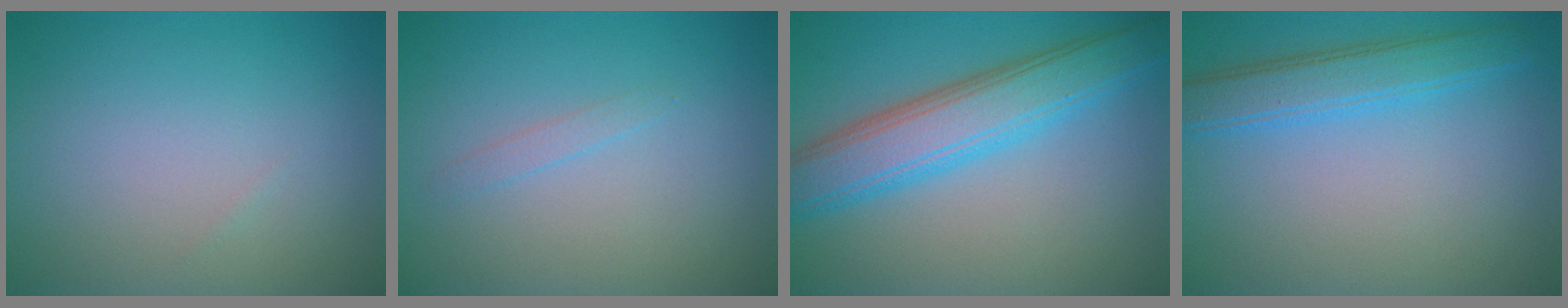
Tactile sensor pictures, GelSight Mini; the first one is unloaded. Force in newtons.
{"total": 0.8, "press": 0.8, "slide": 0.1}
{"total": 6.7, "press": 6.7, "slide": 0.4}
{"total": 4.7, "press": 4.7, "slide": 0.1}